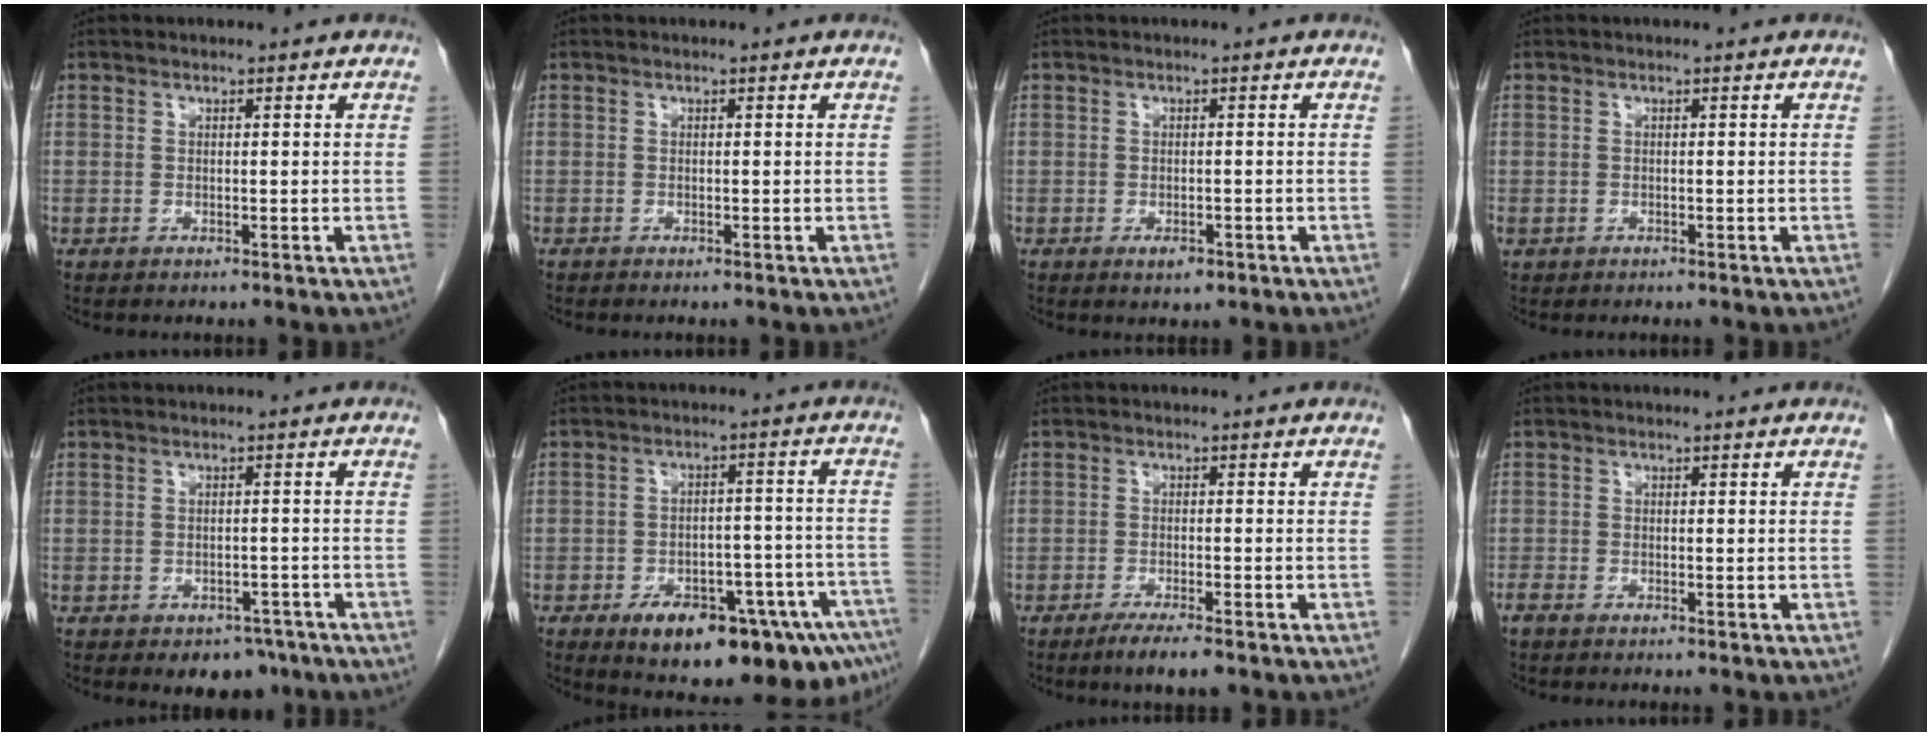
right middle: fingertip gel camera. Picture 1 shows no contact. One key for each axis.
{"total": 0.0}
{"total": 1.9, "fx": -1.1, "fy": 0.8, "fz": 1.4, "tx": -0.022, "ty": 0.000, "tz": -0.011}
{"total": 0.9, "fx": -0.4, "fy": 0.7, "fz": 0.4, "tx": -0.008, "ty": 0.002, "tz": -0.003}
{"total": 4.6, "fx": -3.2, "fy": 2.7, "fz": 1.8, "tx": -0.015, "ty": 0.004, "tz": -0.038}
{"total": 18.2, "fx": -11.6, "fy": 5.9, "fz": 12.7, "tx": -0.110, "ty": 0.027, "tz": -0.157}
{"total": 3.1, "fx": -2.4, "fy": 0.2, "fz": 2.0, "tx": -0.040, "ty": -0.006, "tz": -0.042}
{"total": 1.7, "fx": -1.3, "fy": 0.6, "fz": 0.8, "tx": -0.018, "ty": -0.004, "tz": -0.023}